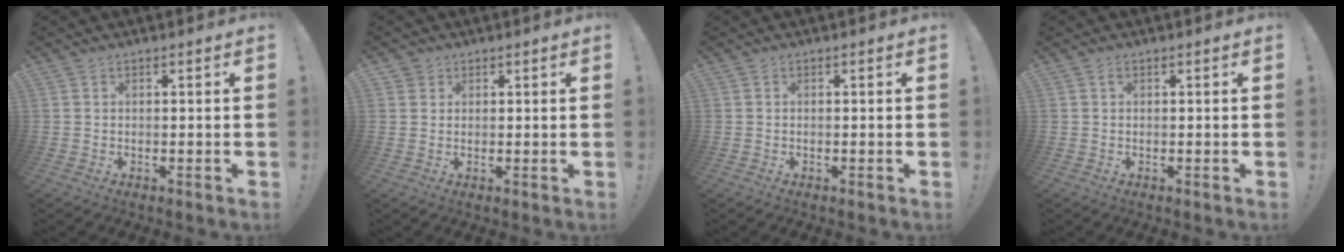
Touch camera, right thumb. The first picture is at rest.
{"total": 2.0, "force": [1.2, 1.6, 0.1], "torque": [0.011, -0.008, 0.020]}
{"total": 0.0}
{"total": 0.5, "force": [0.1, 0.4, 0.4], "torque": [-0.005, 0.000, 0.001]}